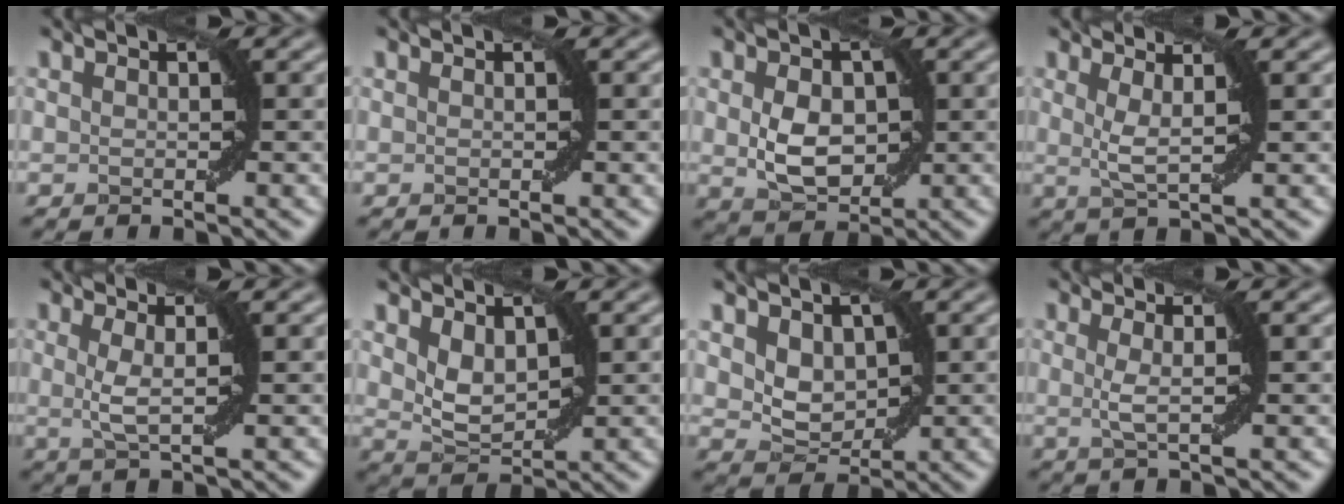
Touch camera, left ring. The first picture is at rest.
{"total": 0.0}
{"total": 4.4, "force": [-0.1, 3.0, 3.2], "torque": [-0.061, -0.005, 0.003]}
{"total": 2.2, "force": [0.8, 0.2, 2.0], "torque": [-0.042, -0.006, 0.015]}
{"total": 2.1, "force": [0.4, 0.1, 2.1], "torque": [-0.046, -0.005, 0.007]}
{"total": 3.0, "force": [1.4, 1.7, 2.0], "torque": [-0.049, -0.004, 0.031]}
{"total": 2.6, "force": [1.0, 1.9, 1.6], "torque": [-0.034, -0.008, 0.020]}
{"total": 1.7, "force": [0.3, 0.0, 1.7], "torque": [-0.037, -0.003, 0.005]}